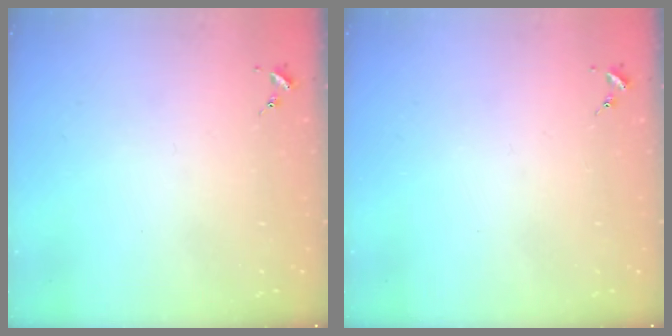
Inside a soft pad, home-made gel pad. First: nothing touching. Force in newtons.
{"total": 0.0}